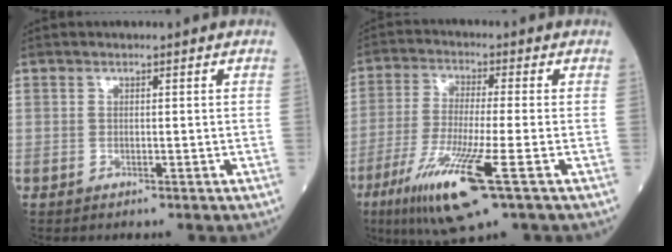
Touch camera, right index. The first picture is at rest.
{"total": 13.4, "force": [-6.3, 0.5, 11.8], "torque": [-0.240, -0.037, -0.111]}